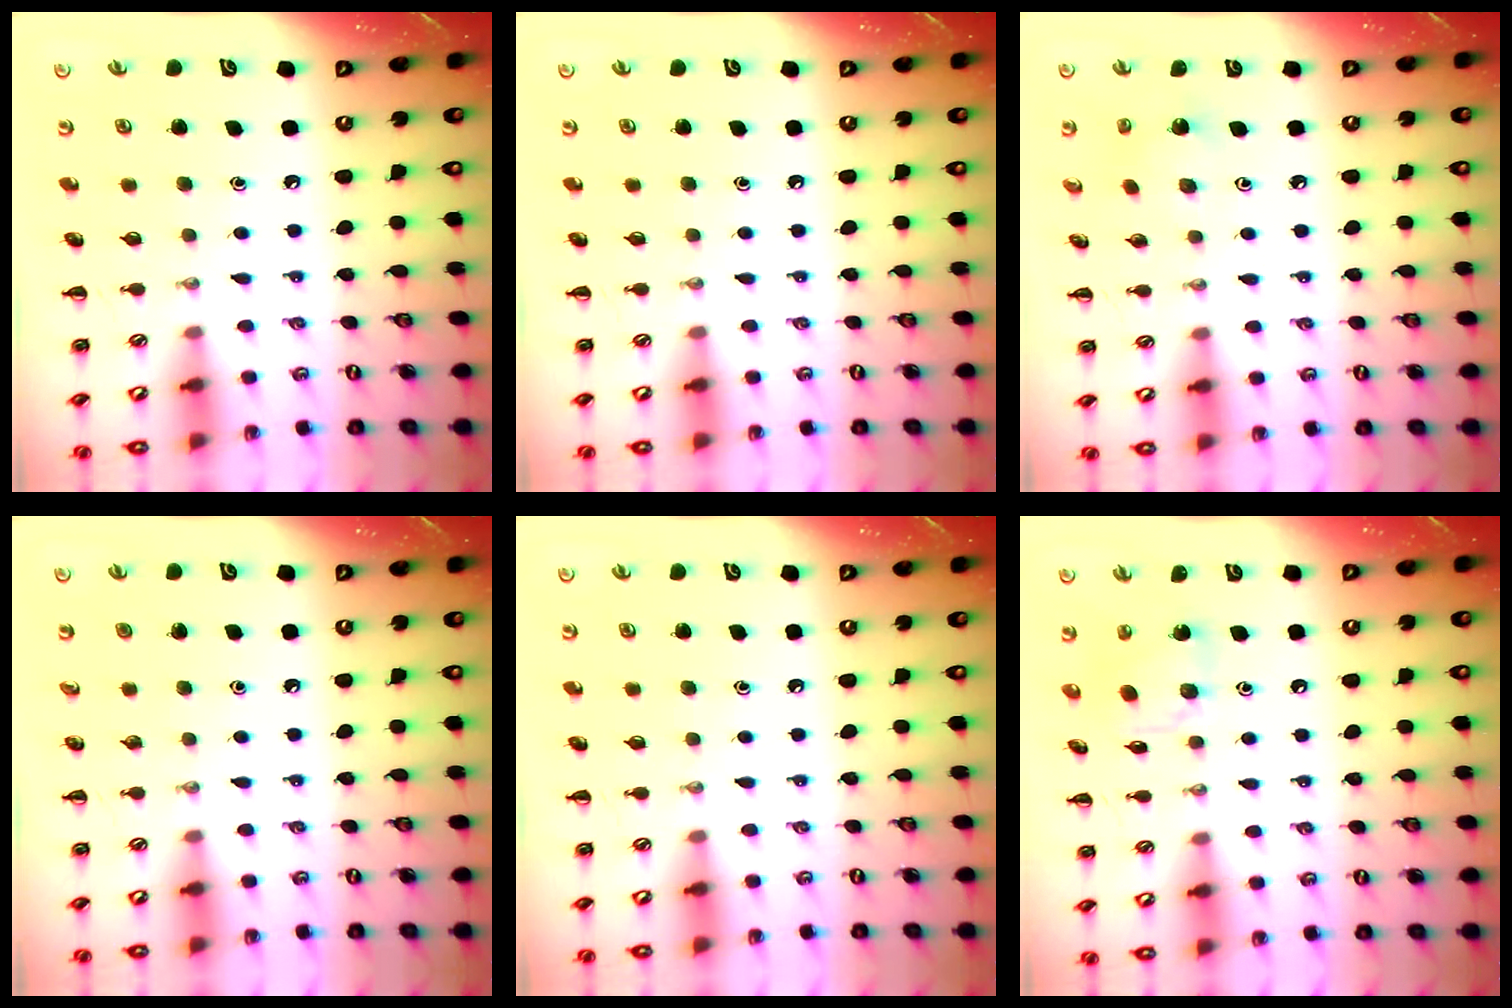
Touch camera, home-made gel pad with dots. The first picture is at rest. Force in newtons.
{"total": 0.0}
{"total": 2.0, "press": 1.9, "slide": 0.6}
{"total": 0.0}
{"total": 0.0}
{"total": 6.9, "press": 6.9, "slide": 0.5}